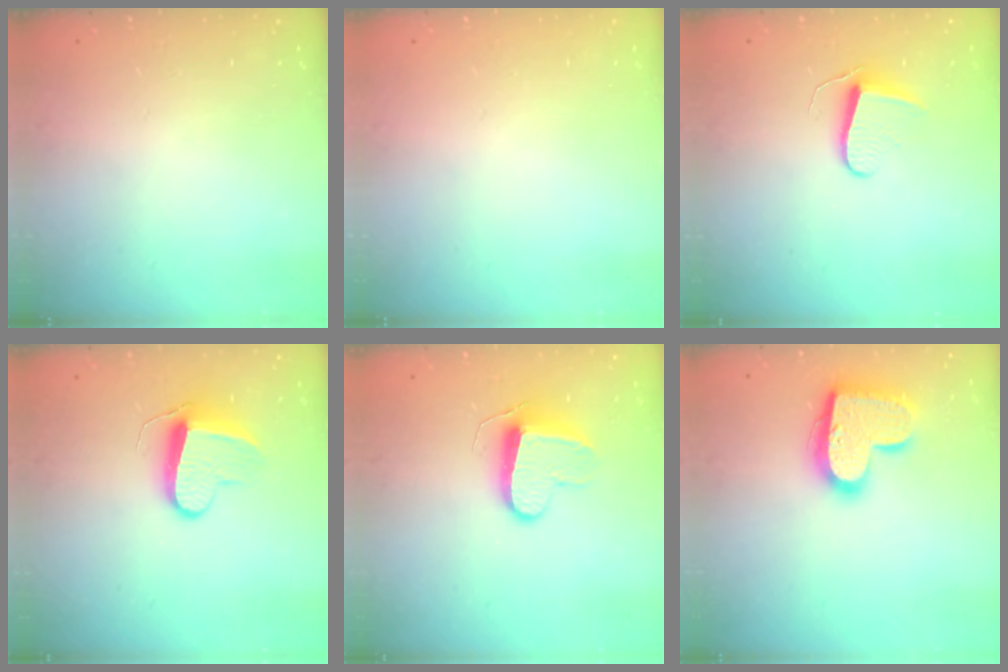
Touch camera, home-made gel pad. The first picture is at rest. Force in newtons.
{"total": 0.0}
{"total": 7.0, "press": 7.0, "slide": 0.6}
{"total": 10.7, "press": 10.7, "slide": 0.7}
{"total": 9.7, "press": 9.7, "slide": 0.4}
{"total": 17.8, "press": 17.8, "slide": 1.2}